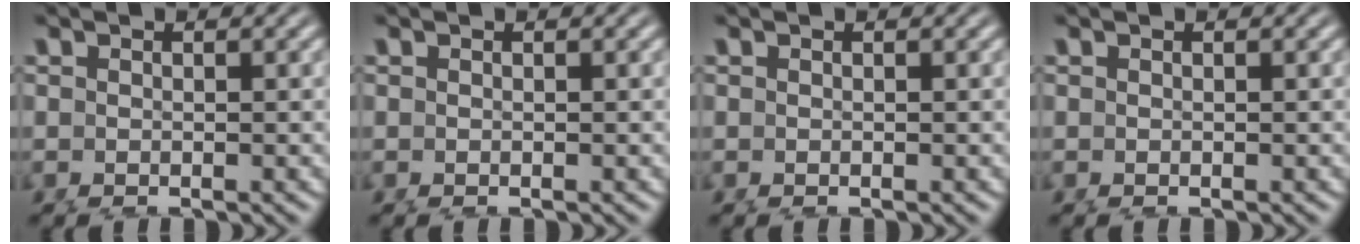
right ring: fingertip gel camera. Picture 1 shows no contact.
{"total": 0.0}
{"total": 0.0}
{"total": 0.0}